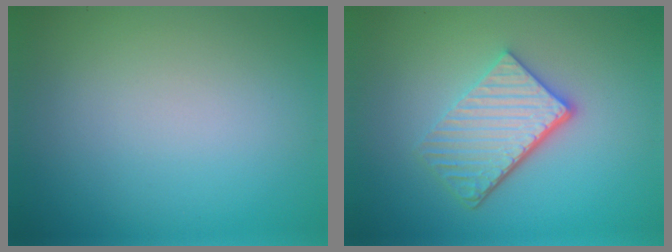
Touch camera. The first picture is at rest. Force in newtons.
{"total": 4.7, "press": 3.5, "slide": 3.1}